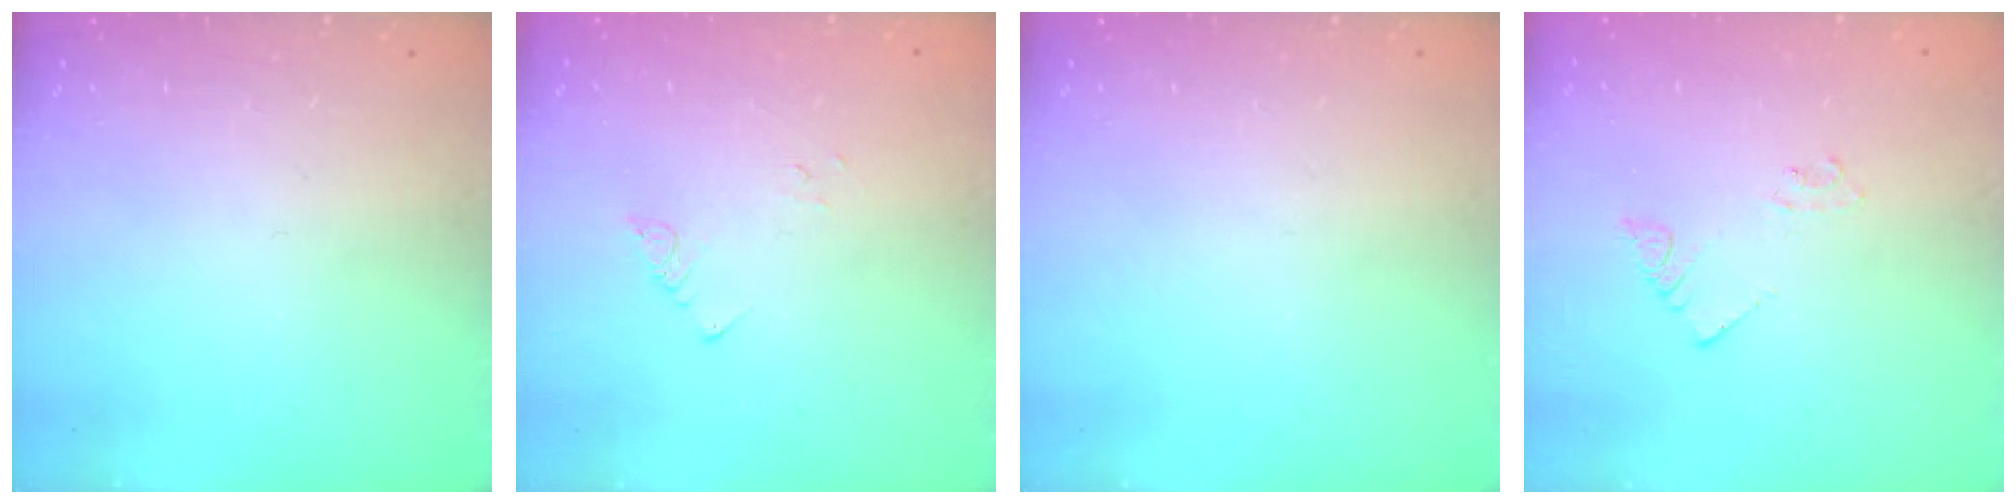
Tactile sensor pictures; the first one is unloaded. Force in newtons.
{"total": 1.9, "press": 1.9, "slide": 0.2}
{"total": 0.0}
{"total": 2.2, "press": 2.2, "slide": 0.1}